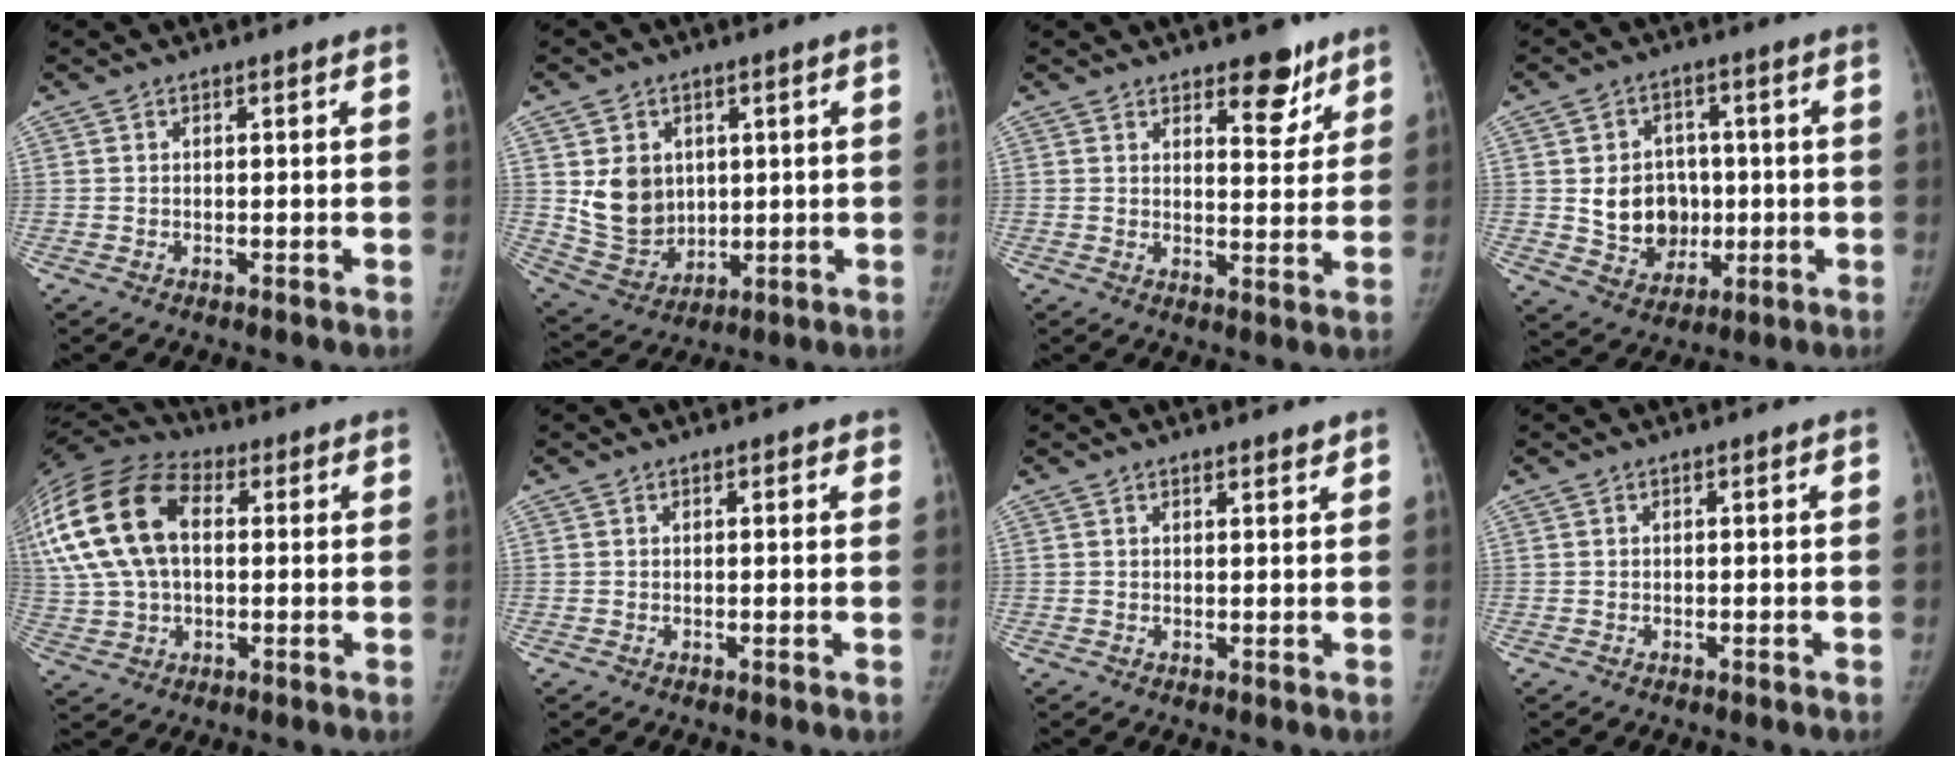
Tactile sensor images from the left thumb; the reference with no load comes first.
{"total": 10.7, "force": [2.2, 8.8, 5.6], "torque": [-0.061, -0.020, 0.065]}
{"total": 7.2, "force": [5.0, 3.3, 4.0], "torque": [-0.021, -0.032, 0.068]}
{"total": 10.9, "force": [-0.2, 9.2, 5.9], "torque": [-0.052, -0.001, 0.013]}
{"total": 22.6, "force": [4.8, 14.1, 17.0], "torque": [-0.377, 0.032, 0.084]}
{"total": 1.5, "force": [0.9, 0.7, 0.9], "torque": [-0.002, -0.002, 0.007]}
{"total": 1.4, "force": [1.3, 0.3, 0.5], "torque": [0.000, -0.009, 0.021]}
{"total": 0.0}